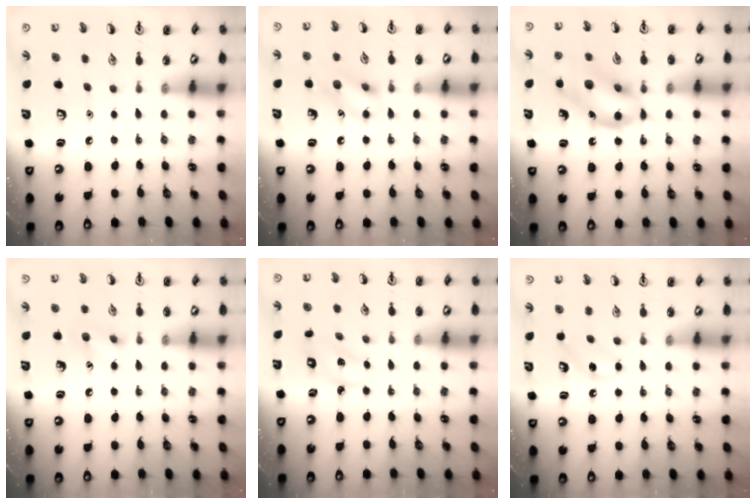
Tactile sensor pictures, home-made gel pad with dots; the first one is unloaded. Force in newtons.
{"total": 10.9, "press": 10.8, "slide": 1.0}
{"total": 13.7, "press": 13.5, "slide": 1.9}
{"total": 6.9, "press": 6.7, "slide": 1.5}
{"total": 2.2, "press": 2.1, "slide": 0.5}
{"total": 5.0, "press": 4.6, "slide": 1.9}